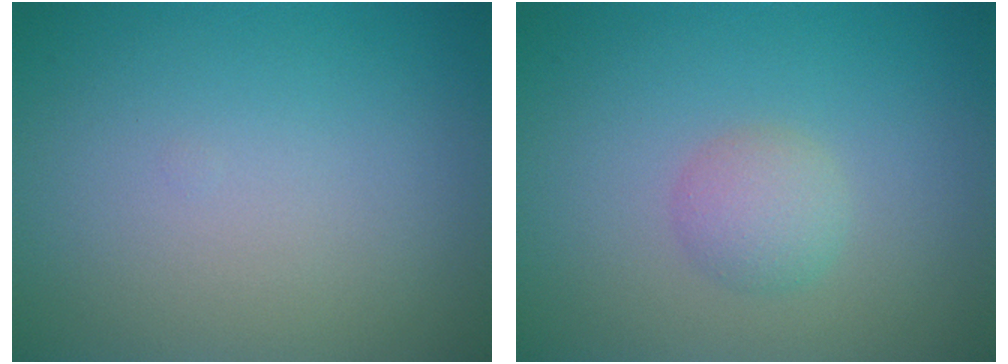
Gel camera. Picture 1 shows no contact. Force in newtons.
{"total": 2.0, "press": 2.0, "slide": 0.0}